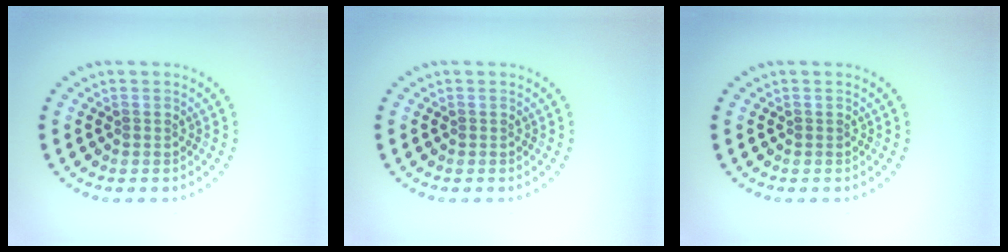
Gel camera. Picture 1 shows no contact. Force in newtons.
{"total": 0.0}
{"total": 0.0}